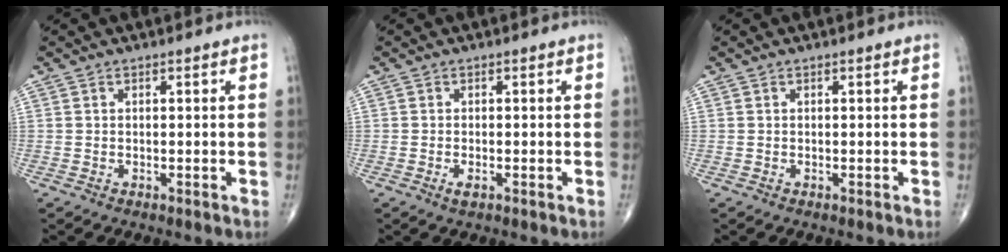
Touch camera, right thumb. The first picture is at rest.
{"total": 1.3, "force": [-0.5, 0.4, 1.0], "torque": [-0.020, -0.002, -0.010]}
{"total": 0.0}